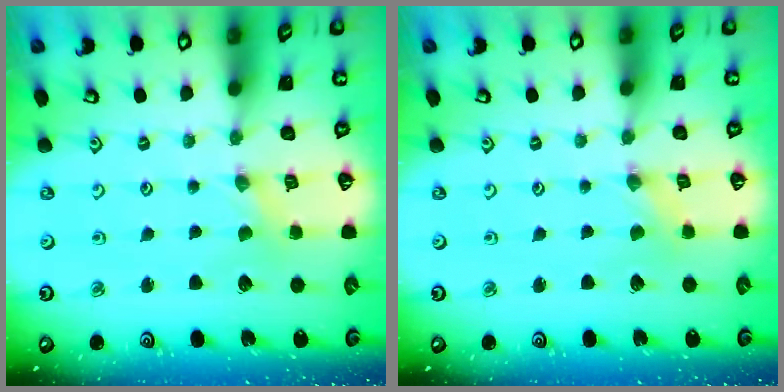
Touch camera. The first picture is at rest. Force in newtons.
{"total": 0.0}